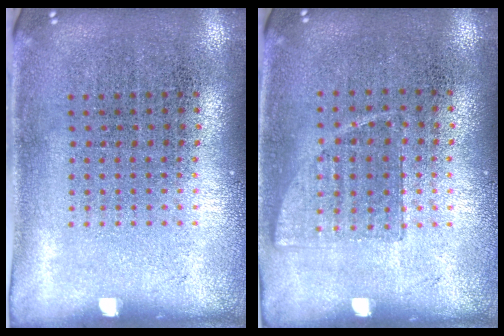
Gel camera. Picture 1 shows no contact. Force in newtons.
{"total": 0.8, "press": 0.7, "slide": 0.3}